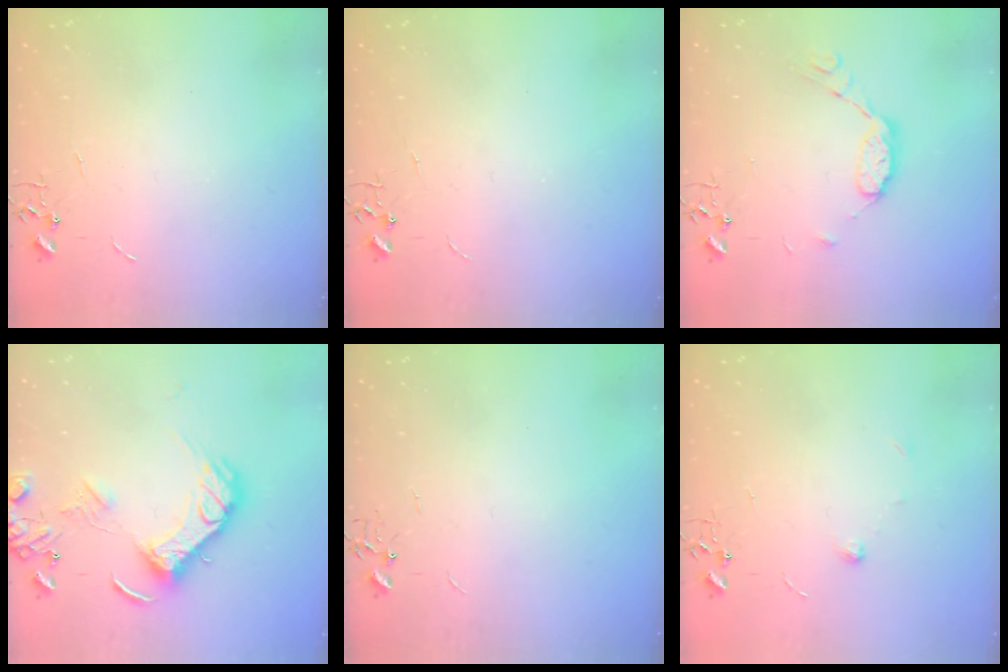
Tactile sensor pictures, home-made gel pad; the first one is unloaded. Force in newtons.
{"total": 0.0}
{"total": 9.1, "press": 9.1, "slide": 0.6}
{"total": 15.7, "press": 15.6, "slide": 1.9}
{"total": 0.0}
{"total": 4.9, "press": 4.8, "slide": 1.1}